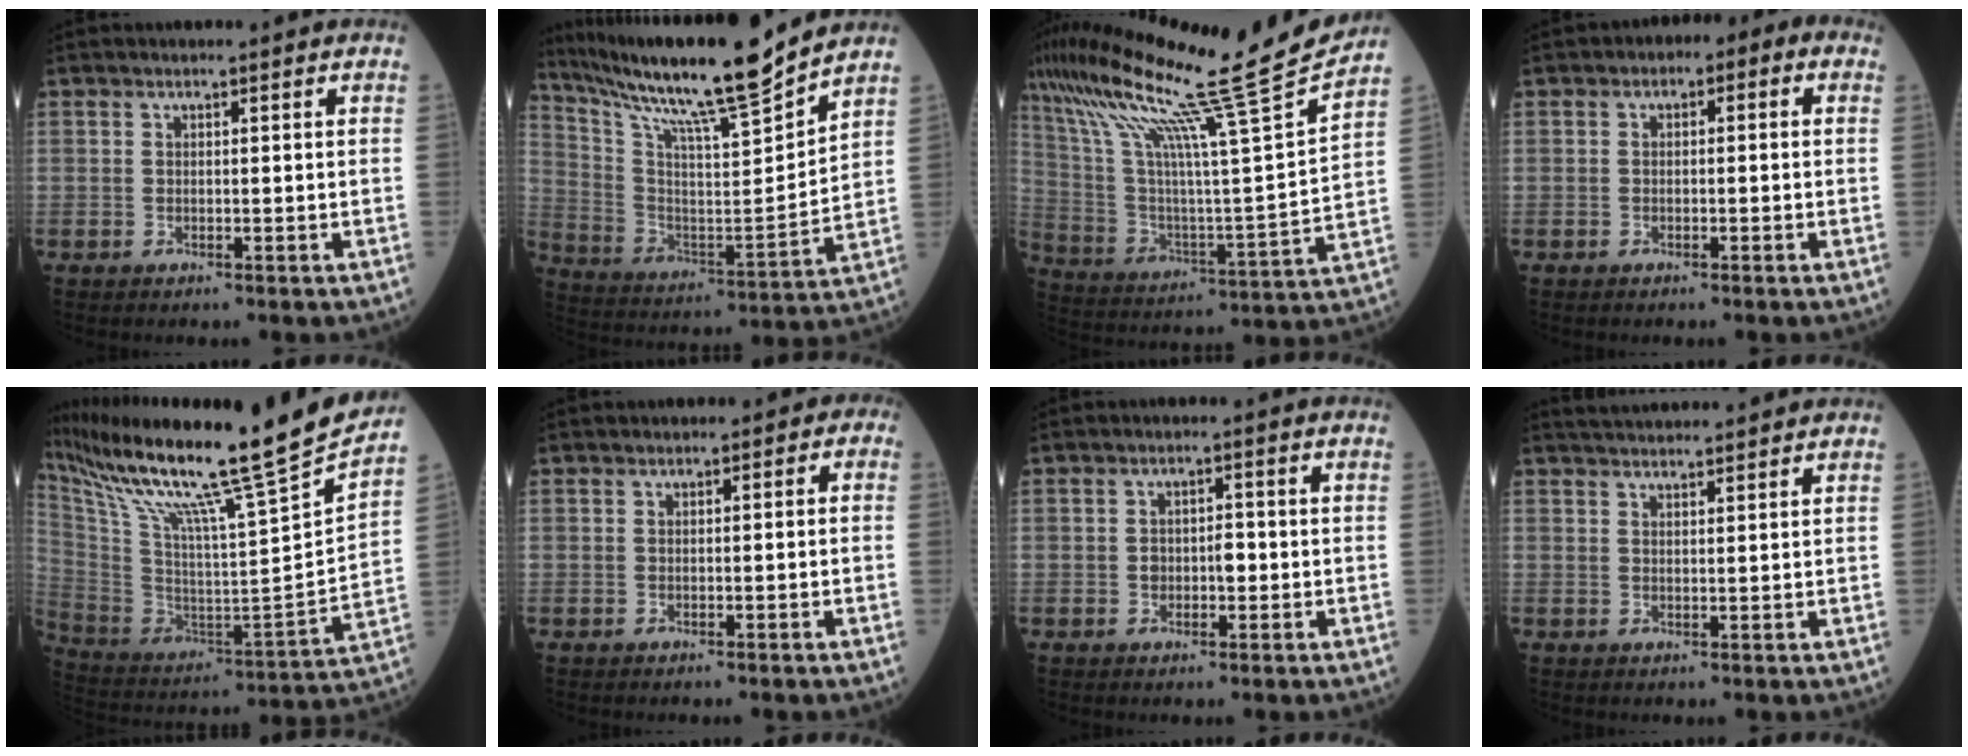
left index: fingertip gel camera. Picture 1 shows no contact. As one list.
[{"total": 19.9, "force": [17.0, -0.5, 10.3], "torque": [-0.192, -0.017, 0.287]}, {"total": 24.7, "force": [20.3, -2.8, 13.8], "torque": [-0.258, -0.042, 0.321]}, {"total": 3.6, "force": [0.3, 1.9, 3.0], "torque": [-0.034, 0.025, -0.009]}, {"total": 28.6, "force": [23.6, -2.0, 16.0], "torque": [-0.298, -0.085, 0.366]}, {"total": 1.2, "force": [-0.5, 0.9, 0.7], "torque": [-0.002, 0.007, -0.013]}, {"total": 2.6, "force": [-0.5, 1.5, 2.1], "torque": [-0.032, 0.007, -0.004]}, {"total": 7.3, "force": [6.8, 0.4, 2.6], "torque": [-0.043, 0.029, 0.099]}]